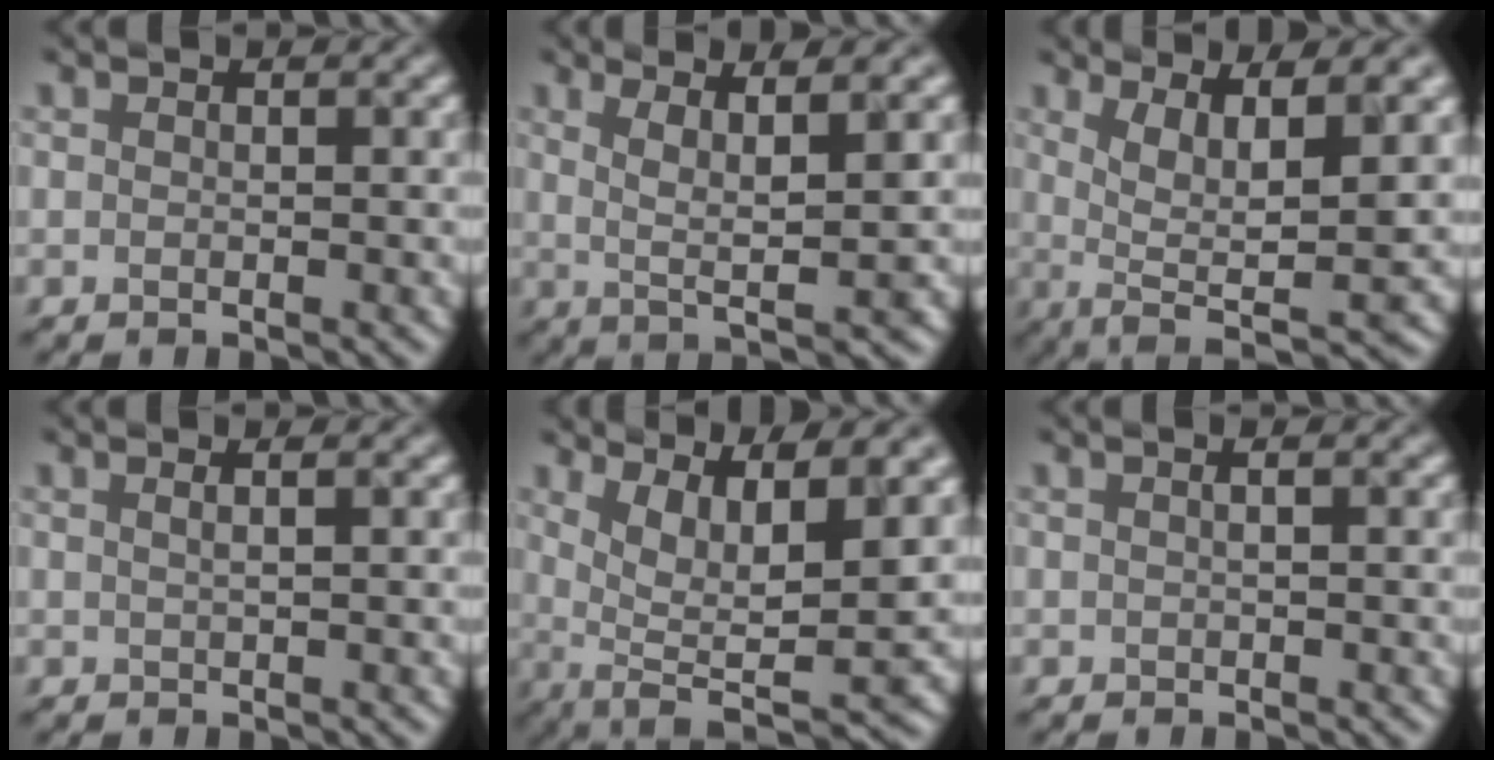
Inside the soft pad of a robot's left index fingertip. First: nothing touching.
{"total": 3.2, "force": [0.3, 0.0, 3.2], "torque": [-0.070, 0.000, 0.038]}
{"total": 7.8, "force": [0.6, 1.7, 7.6], "torque": [-0.120, 0.002, 0.043]}
{"total": 1.1, "force": [0.6, 0.5, 0.7], "torque": [-0.004, 0.016, 0.005]}
{"total": 9.3, "force": [2.2, 2.3, 8.8], "torque": [-0.138, -0.002, 0.077]}
{"total": 0.9, "force": [0.4, 0.4, 0.7], "torque": [0.000, 0.013, 0.003]}